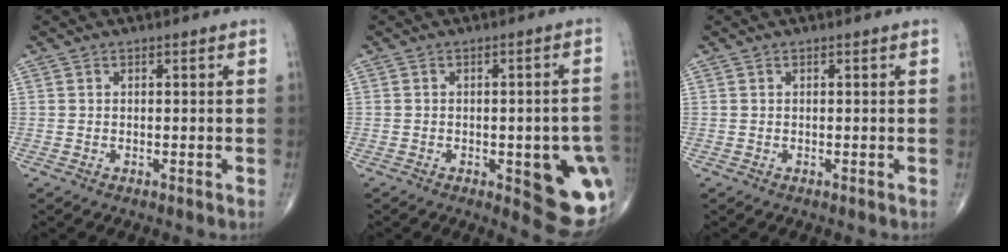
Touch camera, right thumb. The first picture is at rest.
{"total": 14.8, "force": [-3.5, 5.4, 13.3], "torque": [-0.116, 0.005, -0.023]}
{"total": 0.0}